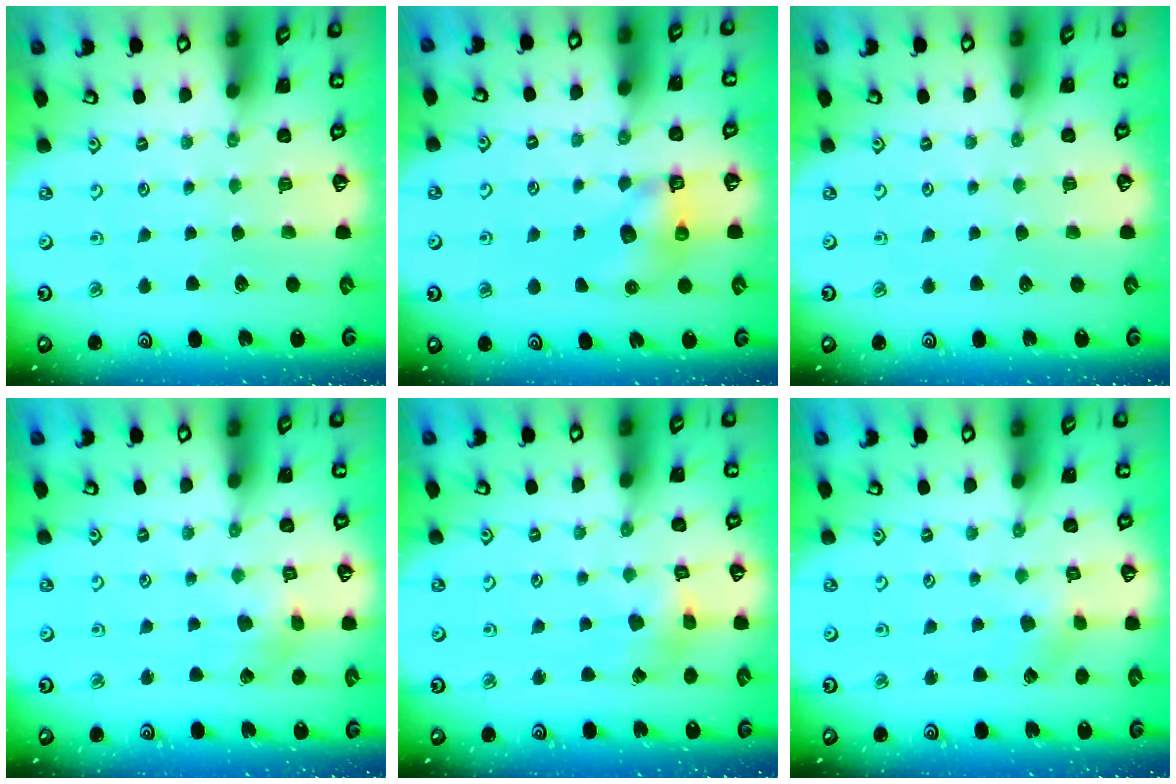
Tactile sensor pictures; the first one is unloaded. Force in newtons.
{"total": 7.9, "press": 7.8, "slide": 0.5}
{"total": 0.0}
{"total": 3.6, "press": 3.6, "slide": 0.5}
{"total": 5.0, "press": 5.0, "slide": 0.5}
{"total": 2.2, "press": 2.2, "slide": 0.2}